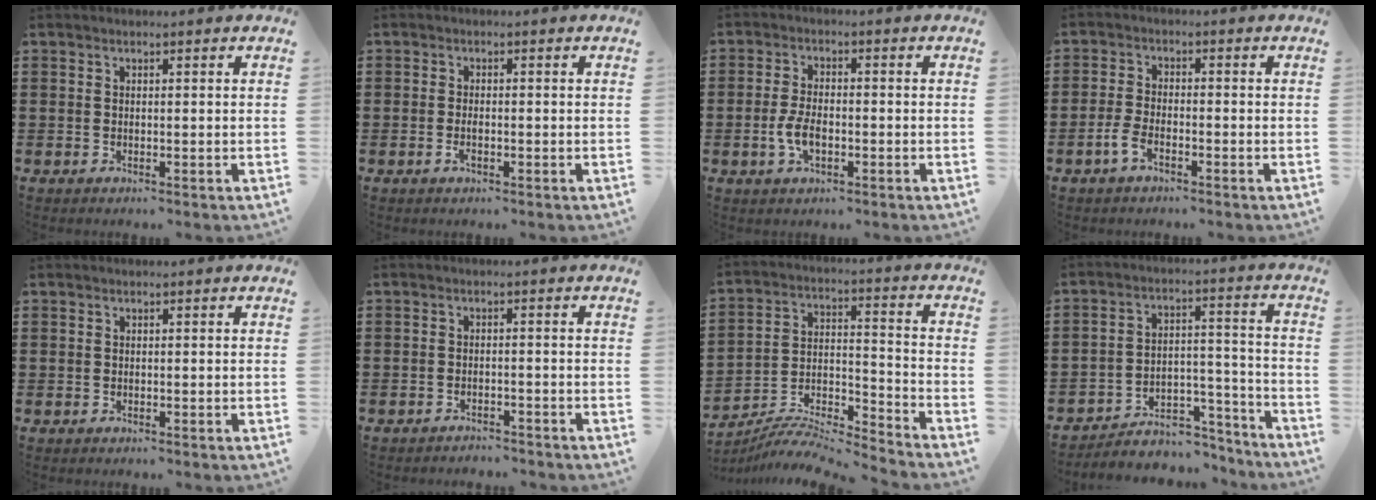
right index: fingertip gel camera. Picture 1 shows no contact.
{"total": 1.4, "force": [-0.6, 0.4, 1.2], "torque": [-0.025, -0.006, -0.008]}
{"total": 4.4, "force": [-1.2, 2.2, 3.6], "torque": [-0.085, -0.003, -0.026]}
{"total": 3.1, "force": [-2.0, 1.1, 2.1], "torque": [-0.059, -0.002, -0.046]}
{"total": 0.0}
{"total": 1.6, "force": [-1.6, 0.1, -0.2], "torque": [-0.003, 0.002, -0.035]}
{"total": 7.2, "force": [-6.9, 0.5, 1.7], "torque": [-0.034, -0.003, -0.143]}
{"total": 5.2, "force": [-4.4, 2.4, 1.3], "torque": [-0.021, 0.017, -0.086]}